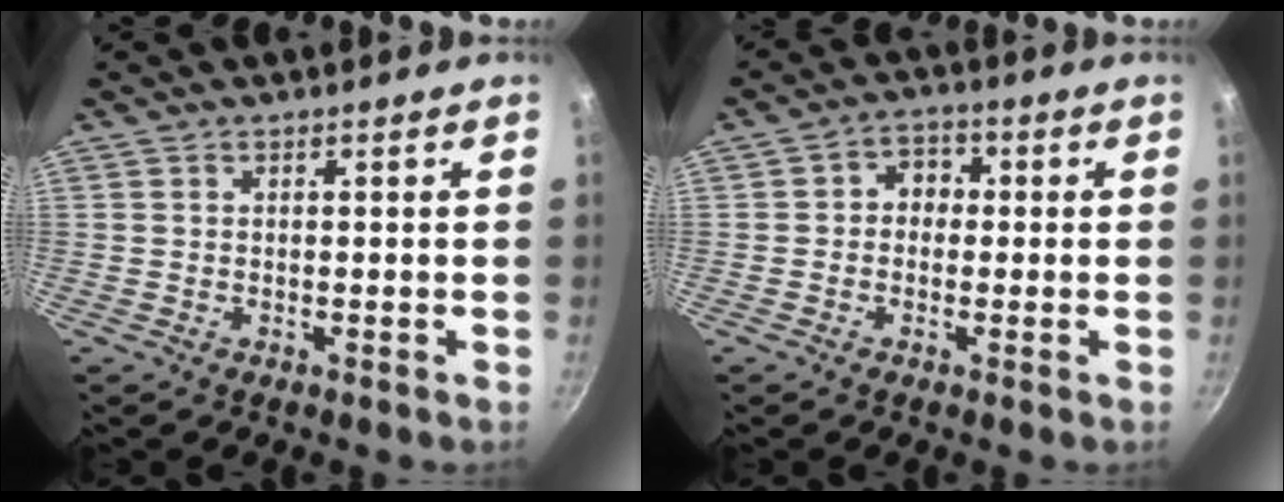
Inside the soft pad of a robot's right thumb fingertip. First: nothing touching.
{"total": 4.2, "force": [-0.1, 3.6, 2.1], "torque": [-0.006, 0.012, -0.014]}